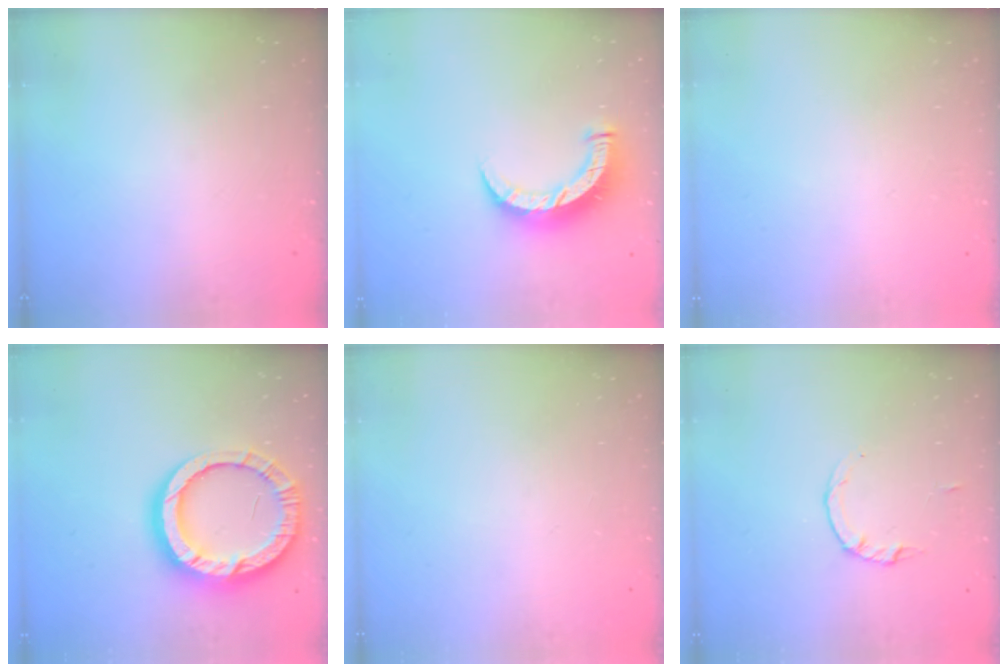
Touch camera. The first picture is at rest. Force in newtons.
{"total": 9.2, "press": 9.1, "slide": 0.6}
{"total": 2.6, "press": 2.6, "slide": 0.2}
{"total": 18.9, "press": 18.9, "slide": 1.7}
{"total": 0.0}
{"total": 2.2, "press": 2.1, "slide": 0.3}